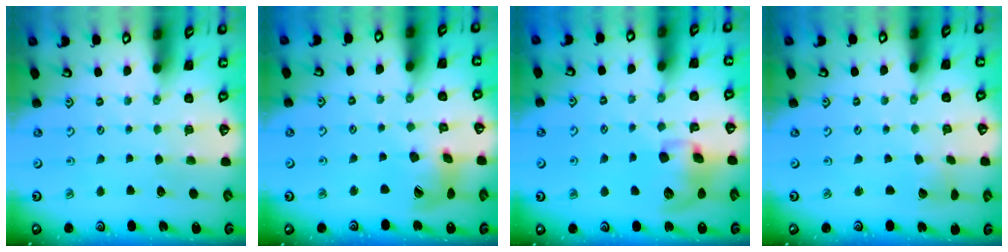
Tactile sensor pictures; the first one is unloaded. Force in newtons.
{"total": 13.1, "press": 13.0, "slide": 1.8}
{"total": 12.0, "press": 11.8, "slide": 2.0}
{"total": 2.6, "press": 2.6, "slide": 0.1}